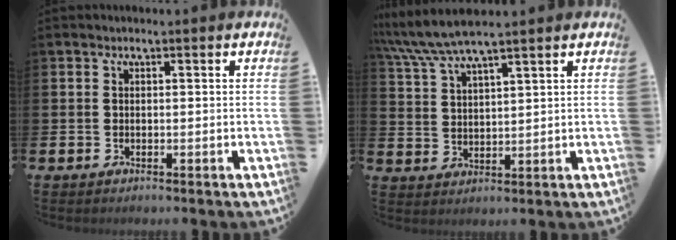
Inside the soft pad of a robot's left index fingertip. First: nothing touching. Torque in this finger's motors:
{"motor_torque": [0.40, -1.64, 0.99, 0.21]}